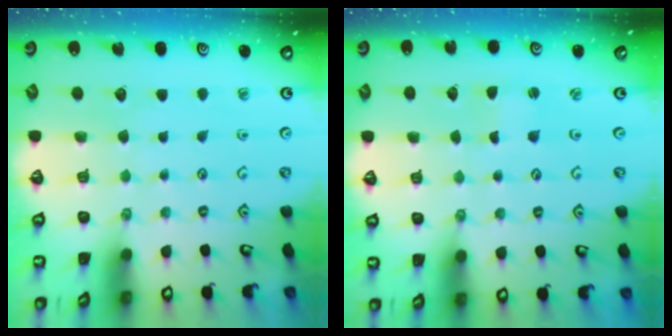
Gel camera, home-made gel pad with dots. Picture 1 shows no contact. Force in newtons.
{"total": 0.5, "press": 0.5, "slide": 0.1}